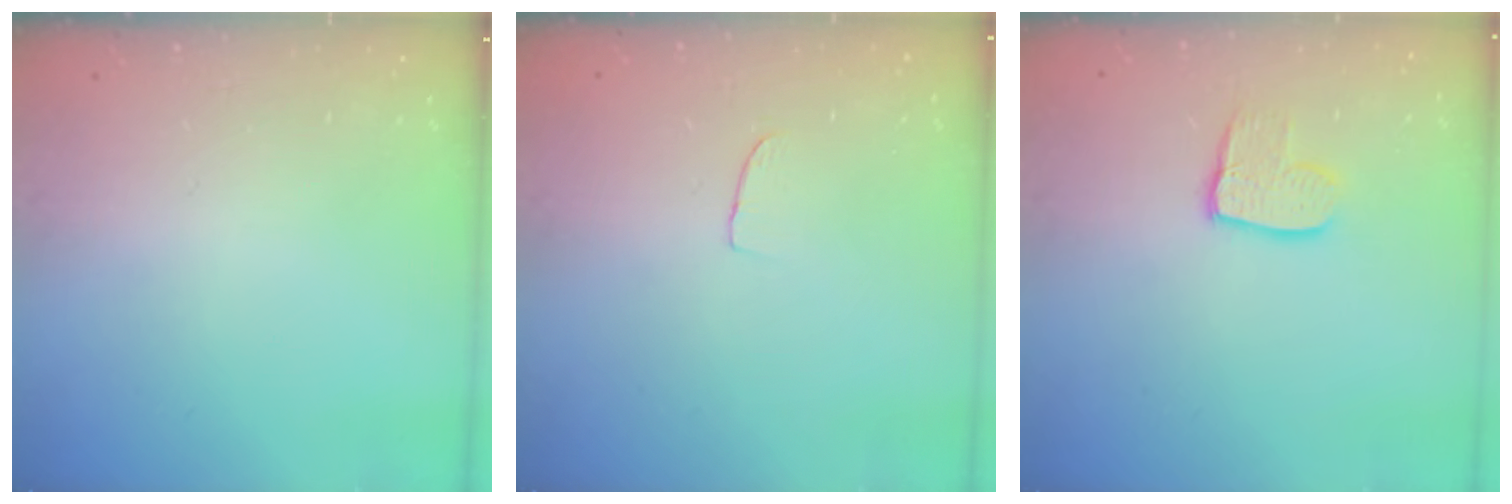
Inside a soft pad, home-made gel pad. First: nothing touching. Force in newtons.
{"total": 2.5, "press": 2.5, "slide": 0.1}
{"total": 9.5, "press": 9.4, "slide": 0.8}